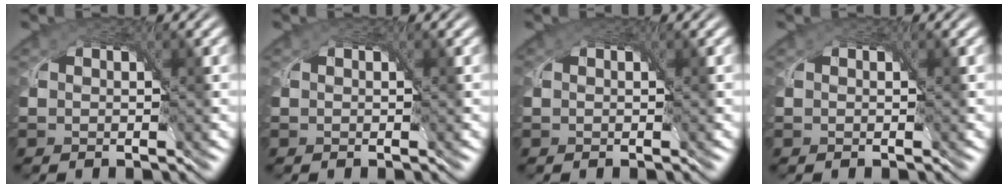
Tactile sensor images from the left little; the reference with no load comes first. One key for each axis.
{"total": 0.0}
{"total": 0.6, "fx": 0.3, "fy": 0.4, "fz": 0.3, "tx": -0.007, "ty": 0.001, "tz": 0.003}
{"total": 0.0}